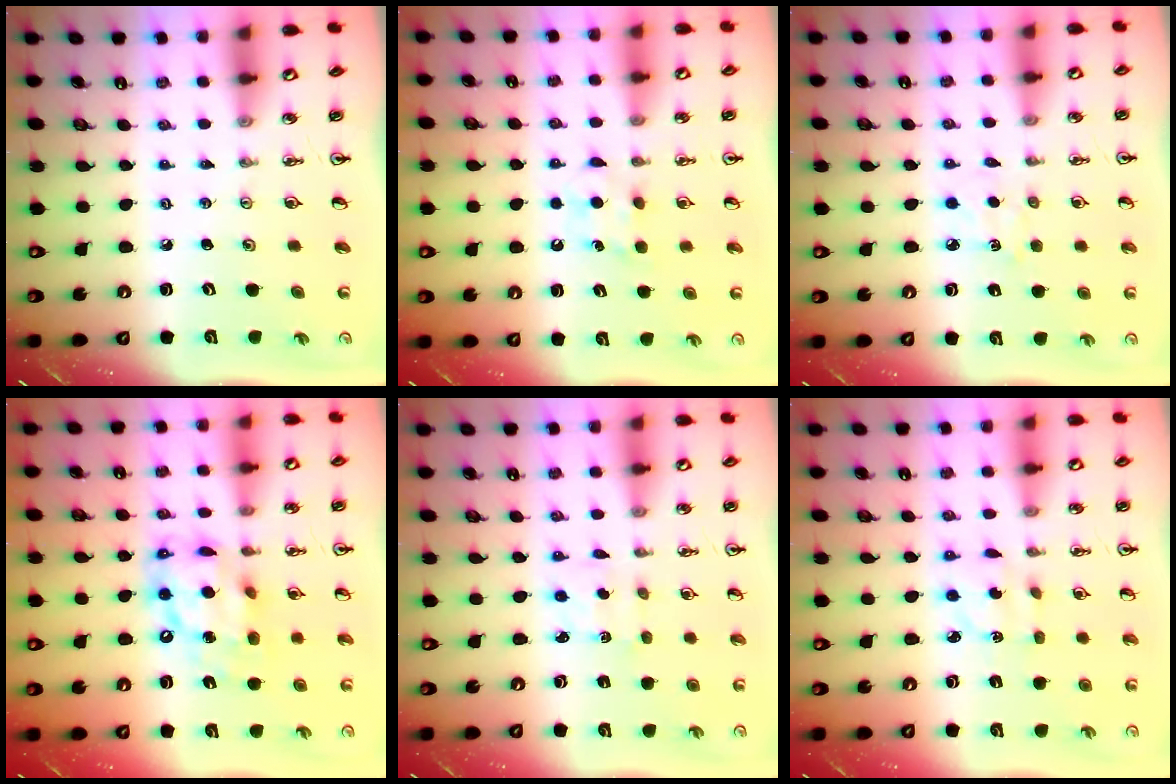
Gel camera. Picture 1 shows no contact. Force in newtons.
{"total": 5.8, "press": 5.7, "slide": 1.0}
{"total": 5.1, "press": 5.1, "slide": 0.5}
{"total": 13.0, "press": 13.0, "slide": 1.4}
{"total": 2.5, "press": 2.4, "slide": 0.5}
{"total": 3.4, "press": 3.4, "slide": 0.8}